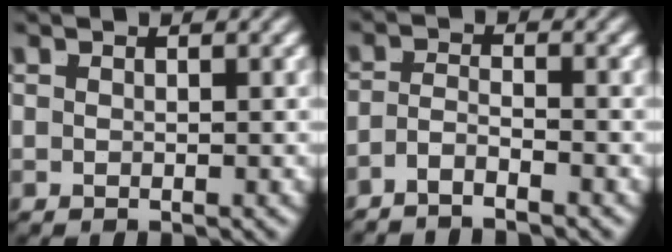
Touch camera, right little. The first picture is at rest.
{"total": 3.0, "force": [-2.6, 0.7, 1.1], "torque": [-0.024, -0.018, -0.041]}